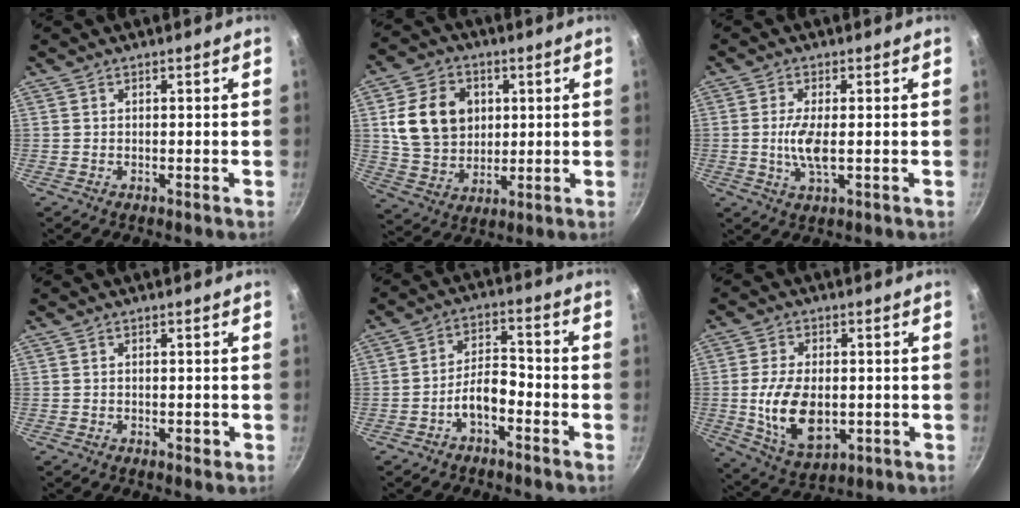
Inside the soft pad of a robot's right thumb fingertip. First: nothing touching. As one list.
[{"total": 14.5, "force": [3.0, 11.5, 8.4], "torque": [-0.128, -0.005, 0.057]}, {"total": 5.2, "force": [-0.3, 1.7, 5.0], "torque": [-0.110, -0.004, -0.007]}, {"total": 1.2, "force": [-0.5, 0.7, 0.8], "torque": [-0.011, 0.003, -0.006]}, {"total": 6.1, "force": [-3.4, 2.8, 4.2], "torque": [-0.061, 0.046, -0.061]}, {"total": 12.7, "force": [-1.1, 7.6, 10.1], "torque": [-0.179, -0.007, -0.010]}]